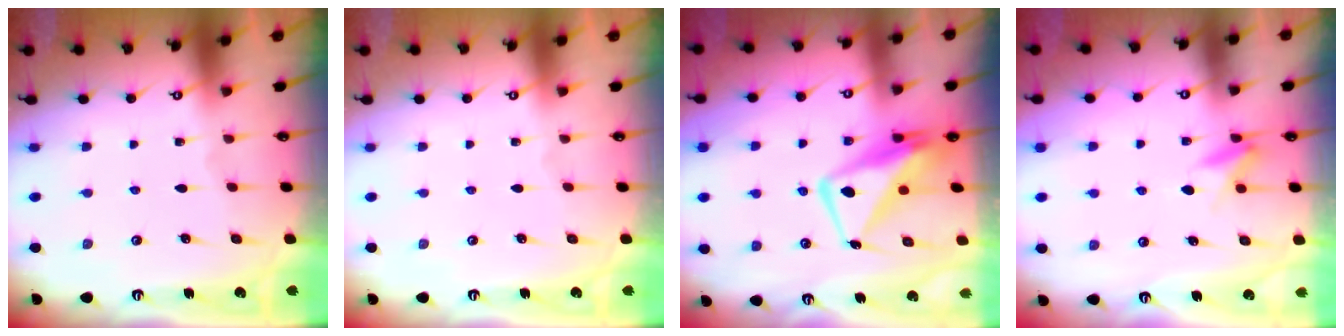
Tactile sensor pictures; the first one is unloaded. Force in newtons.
{"total": 0.0}
{"total": 11.9, "press": 11.8, "slide": 1.5}
{"total": 6.6, "press": 6.3, "slide": 1.9}